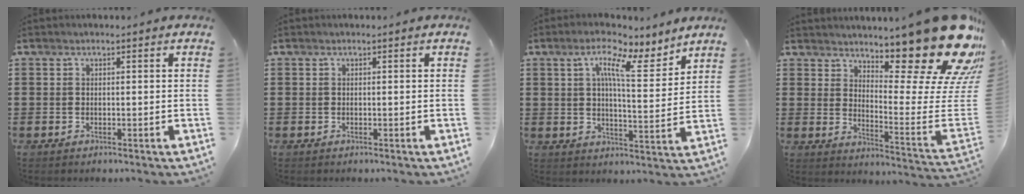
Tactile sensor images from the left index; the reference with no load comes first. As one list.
[{"total": 0.0}, {"total": 8.4, "force": [5.7, 1.1, 6.1], "torque": [-0.117, -0.023, 0.093]}, {"total": 19.1, "force": [13.6, 4.4, 12.7], "torque": [-0.171, -0.109, 0.222]}]